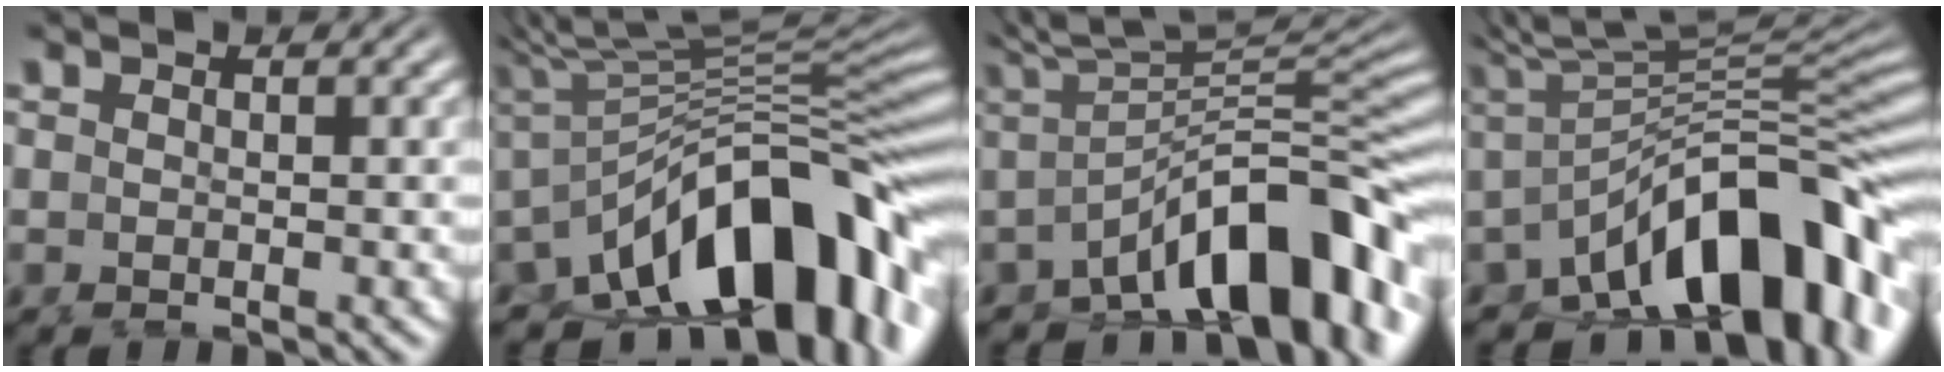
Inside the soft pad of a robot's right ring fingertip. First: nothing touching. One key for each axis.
{"total": 15.4, "fx": -5.2, "fy": 7.4, "fz": 12.5, "tx": -0.190, "ty": -0.025, "tz": -0.058}
{"total": 11.1, "fx": -4.1, "fy": 4.5, "fz": 9.3, "tx": -0.136, "ty": -0.024, "tz": -0.049}
{"total": 12.8, "fx": -5.1, "fy": 5.6, "fz": 10.4, "tx": -0.154, "ty": -0.026, "tz": -0.060}